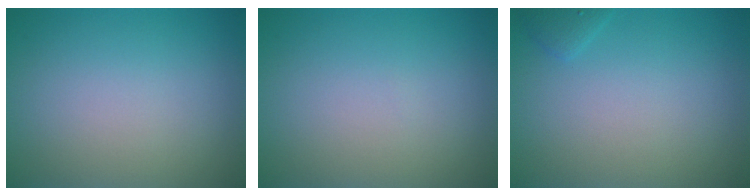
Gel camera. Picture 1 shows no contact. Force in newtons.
{"total": 0.0}
{"total": 0.9, "press": 0.9, "slide": 0.0}